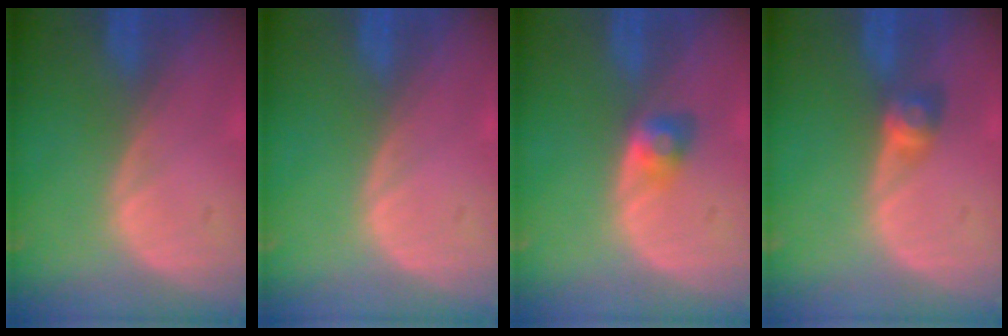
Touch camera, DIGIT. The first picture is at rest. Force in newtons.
{"total": 0.0}
{"total": 2.8, "press": 2.6, "slide": 1.2}
{"total": 2.9, "press": 2.5, "slide": 1.4}